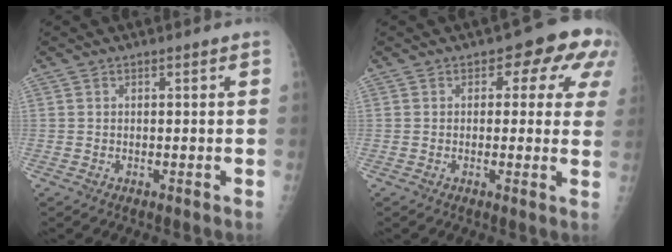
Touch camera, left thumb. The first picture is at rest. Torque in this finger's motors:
{"motor_torque": [0.11, 0.28, 0.09, 0.05, 0.07]}